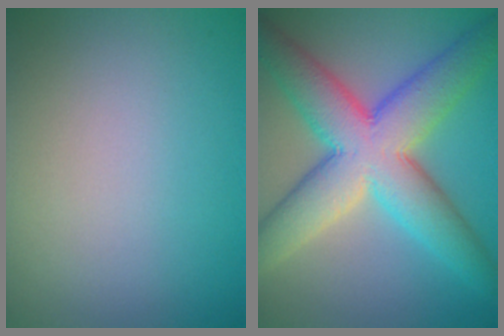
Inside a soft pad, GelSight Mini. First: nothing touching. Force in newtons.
{"total": 10.3, "press": 10.3, "slide": 0.2}